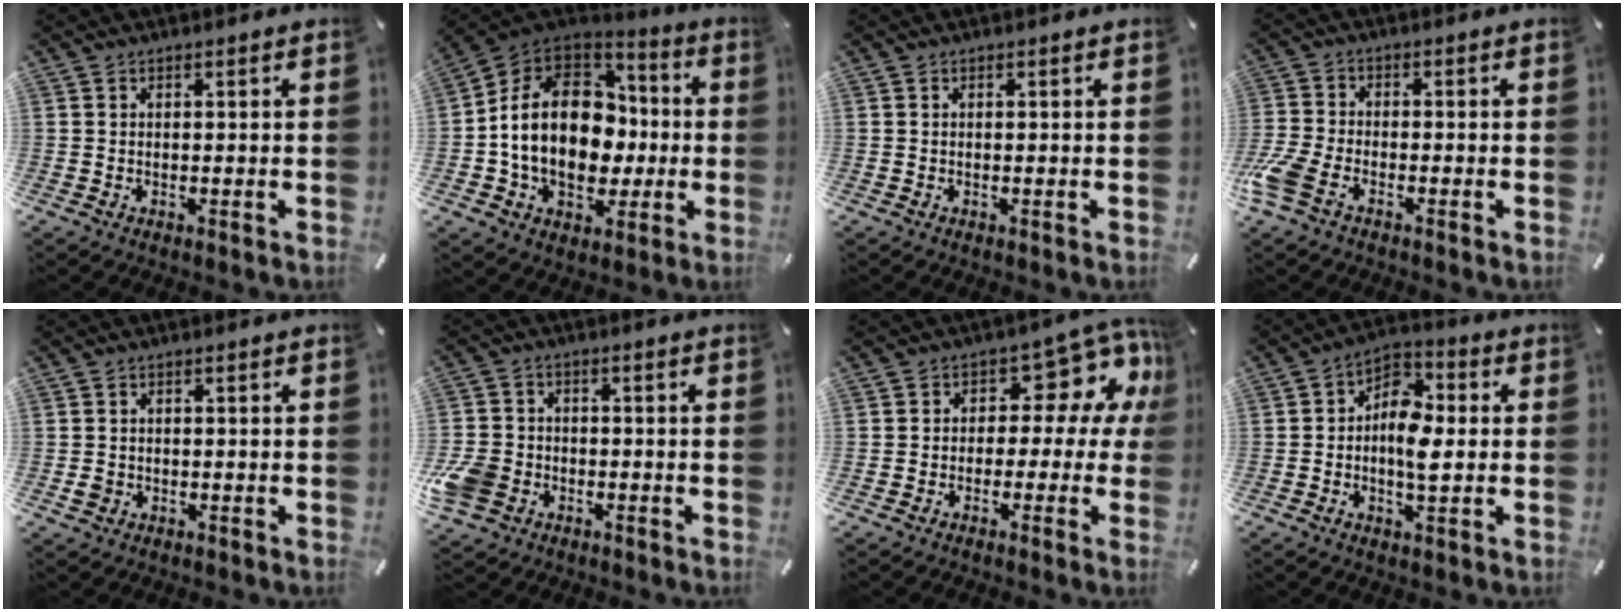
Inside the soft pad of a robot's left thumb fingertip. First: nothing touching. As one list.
[{"total": 19.2, "force": [-1.2, 15.1, 11.8], "torque": [-0.225, 0.014, -0.016]}, {"total": 0.0}, {"total": 7.5, "force": [-4.4, 3.8, 4.7], "torque": [-0.122, 0.001, -0.086]}, {"total": 2.1, "force": [-0.5, 1.8, 0.9], "torque": [-0.016, 0.004, -0.011]}, {"total": 8.0, "force": [-3.2, 6.4, 3.4], "torque": [-0.092, 0.019, -0.061]}, {"total": 9.8, "force": [2.7, 6.7, 6.6], "torque": [-0.075, -0.021, 0.043]}, {"total": 8.9, "force": [-1.3, 5.4, 7.0], "torque": [-0.127, 0.004, -0.027]}]